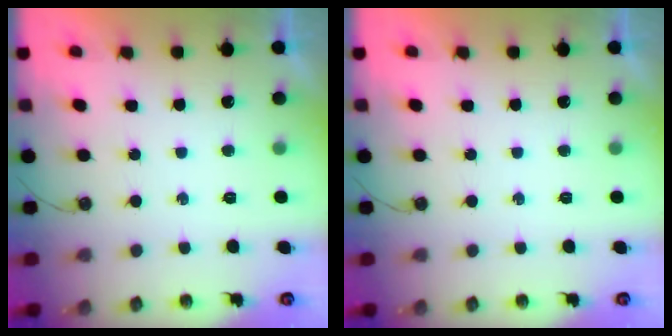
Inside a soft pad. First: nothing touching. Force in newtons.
{"total": 0.0}